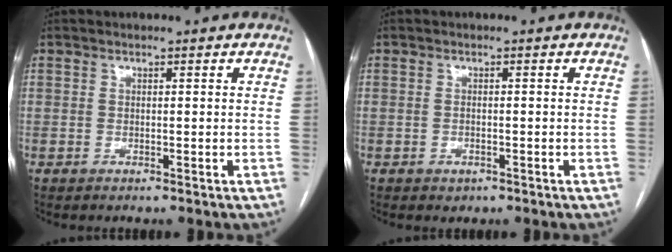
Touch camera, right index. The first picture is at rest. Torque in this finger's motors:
{"motor_torque": [0.37, -0.22, 0.07, 0.00]}